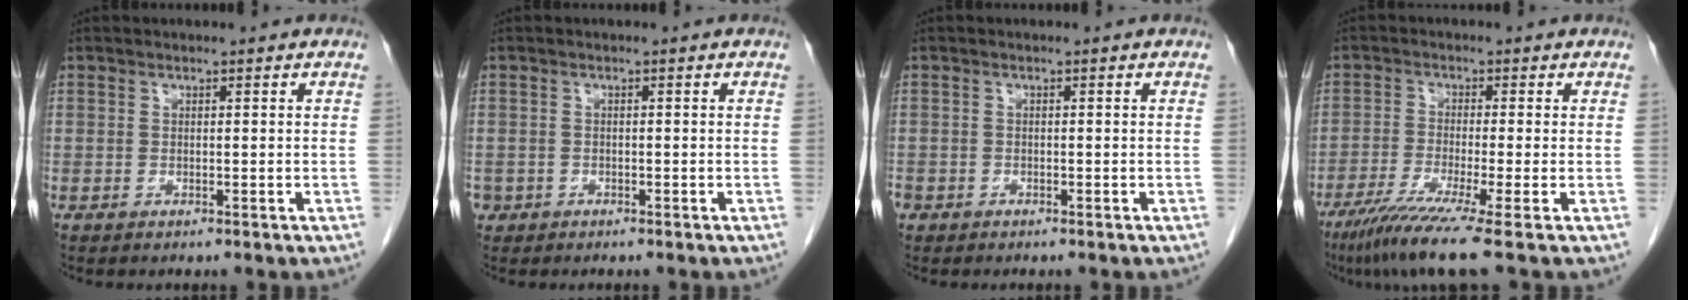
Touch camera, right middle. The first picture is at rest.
{"total": 1.8, "force": [-0.9, 1.5, 0.2], "torque": [-0.004, 0.004, -0.015]}
{"total": 2.1, "force": [-1.3, 1.5, 0.6], "torque": [-0.017, 0.000, -0.025]}
{"total": 8.6, "force": [-5.9, -1.6, 6.1], "torque": [-0.100, -0.030, -0.103]}